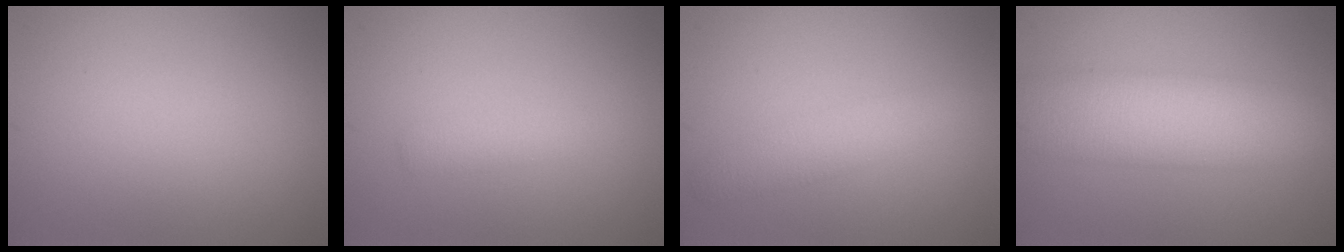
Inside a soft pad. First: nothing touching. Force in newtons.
{"total": 1.7, "press": 1.7, "slide": 0.1}
{"total": 2.8, "press": 2.8, "slide": 0.0}
{"total": 8.2, "press": 8.2, "slide": 0.2}